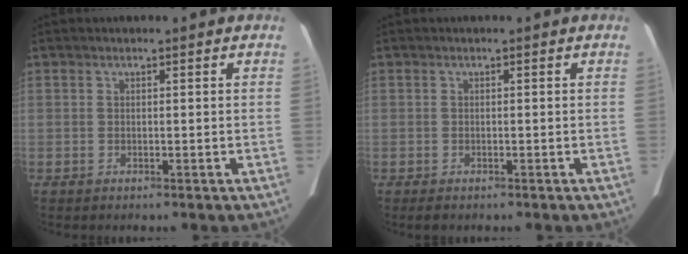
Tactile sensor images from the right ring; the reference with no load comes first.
{"total": 1.0, "force": [-0.7, 0.4, 0.5], "torque": [-0.013, -0.002, -0.007]}